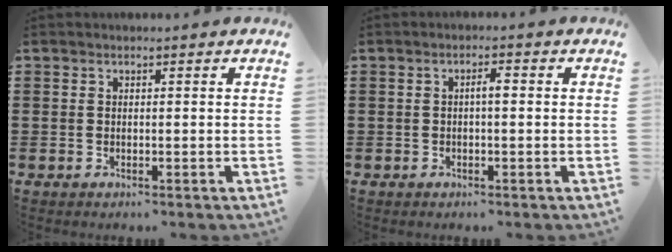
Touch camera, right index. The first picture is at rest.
{"total": 1.6, "force": [-0.1, 0.3, 1.6], "torque": [-0.031, 0.002, -0.003]}